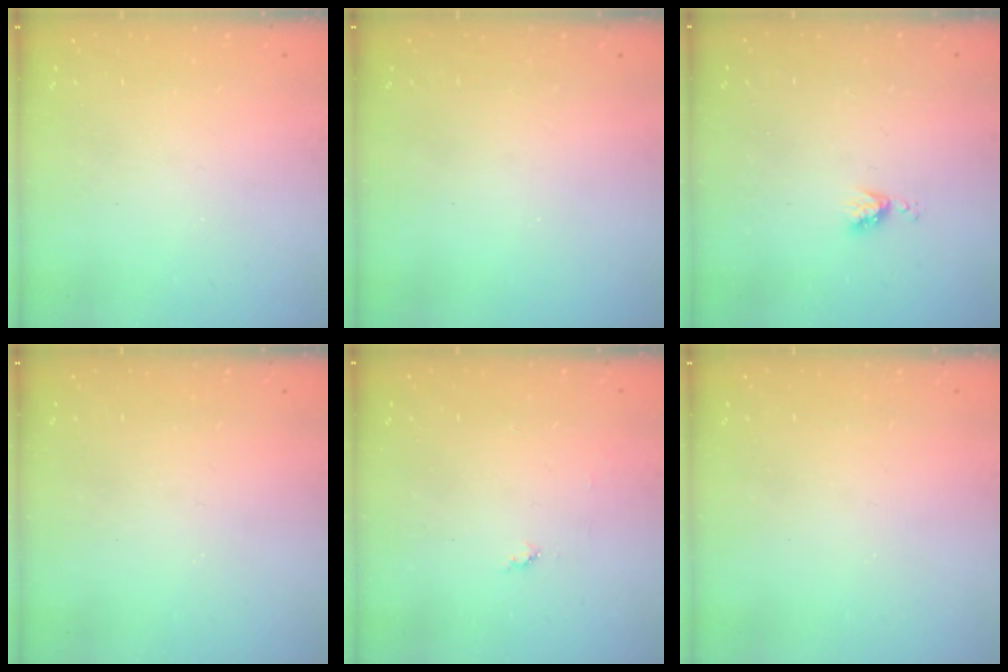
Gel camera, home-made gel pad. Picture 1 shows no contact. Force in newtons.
{"total": 0.0}
{"total": 4.0, "press": 4.0, "slide": 0.5}
{"total": 0.0}
{"total": 3.9, "press": 3.9, "slide": 0.4}
{"total": 0.0}